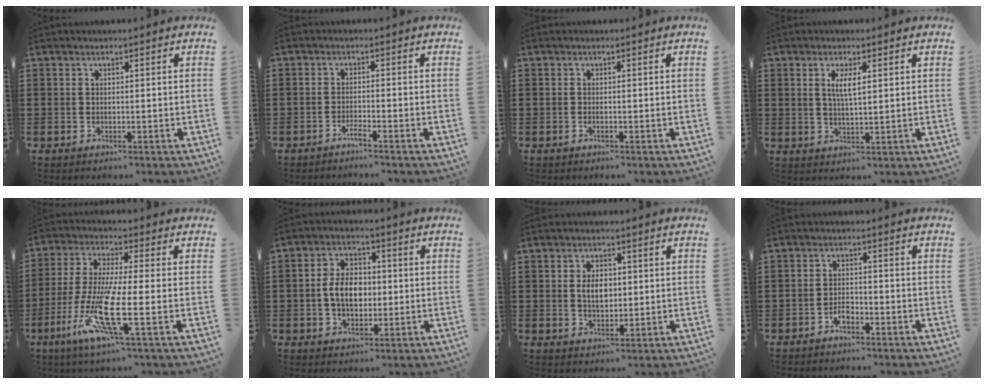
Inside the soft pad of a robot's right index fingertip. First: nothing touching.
{"total": 1.6, "force": [-1.5, -0.2, 0.5], "torque": [-0.011, 0.003, -0.029]}
{"total": 0.5, "force": [-0.3, -0.1, 0.4], "torque": [-0.009, -0.006, -0.004]}
{"total": 3.4, "force": [1.1, 0.8, 3.2], "torque": [-0.066, 0.004, 0.016]}
{"total": 12.1, "force": [-4.6, 1.5, 11.1], "torque": [-0.239, -0.017, -0.089]}
{"total": 6.6, "force": [-0.5, 4.3, 5.1], "torque": [-0.103, 0.006, -0.016]}
{"total": 4.2, "force": [0.2, 2.5, 3.4], "torque": [-0.063, 0.005, 0.001]}
{"total": 2.5, "force": [-1.7, 0.9, 1.6], "torque": [-0.034, 0.002, -0.034]}